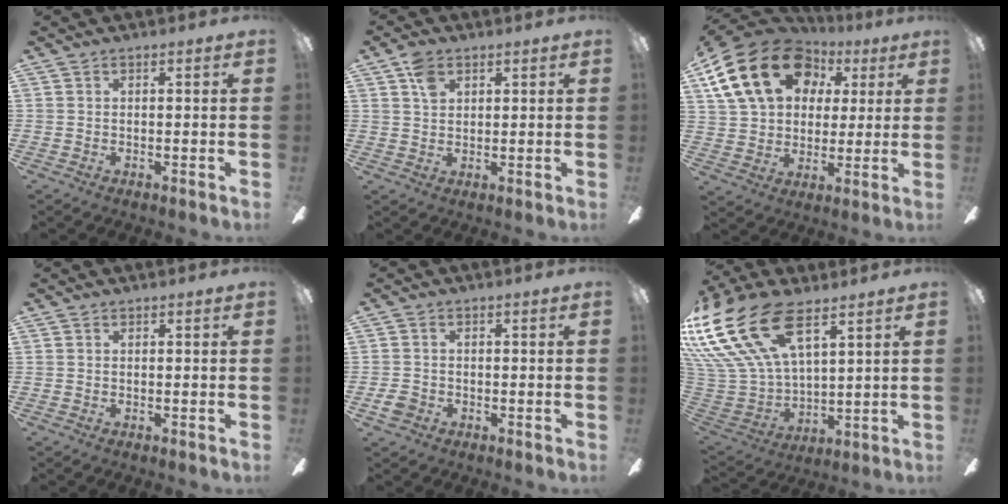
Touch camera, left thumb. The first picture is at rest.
{"total": 4.4, "force": [2.4, 2.8, 2.4], "torque": [-0.046, 0.000, 0.044]}
{"total": 21.9, "force": [8.7, 15.8, 12.4], "torque": [-0.235, -0.010, 0.156]}
{"total": 0.0}
{"total": 3.2, "force": [-1.4, 2.5, 1.4], "torque": [-0.035, 0.005, -0.028]}
{"total": 24.6, "force": [14.0, 12.4, 16.0], "torque": [-0.356, -0.078, 0.254]}